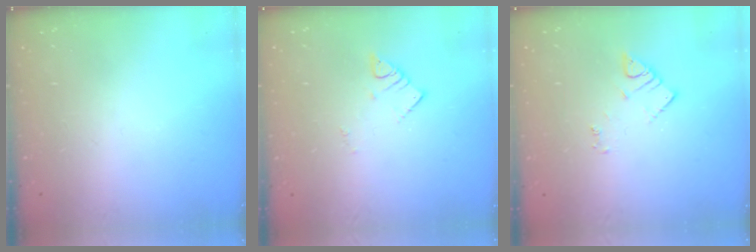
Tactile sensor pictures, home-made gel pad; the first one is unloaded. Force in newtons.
{"total": 2.6, "press": 2.6, "slide": 0.1}
{"total": 3.4, "press": 3.4, "slide": 0.6}